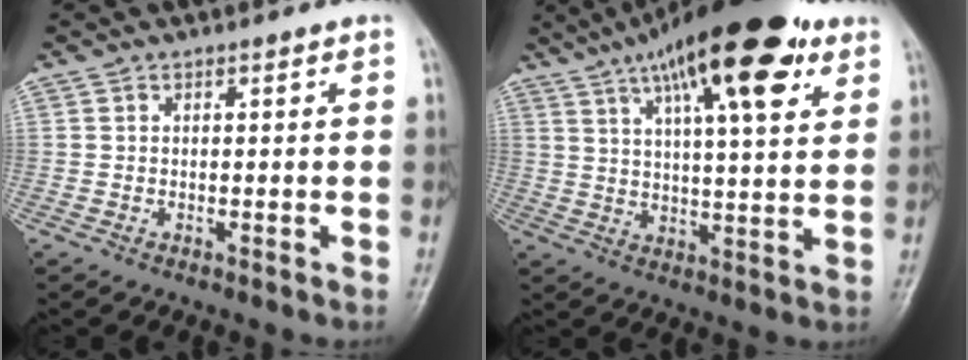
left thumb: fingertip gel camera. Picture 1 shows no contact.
{"total": 20.9, "force": [11.3, 6.2, 16.5], "torque": [-0.244, -0.015, 0.173]}